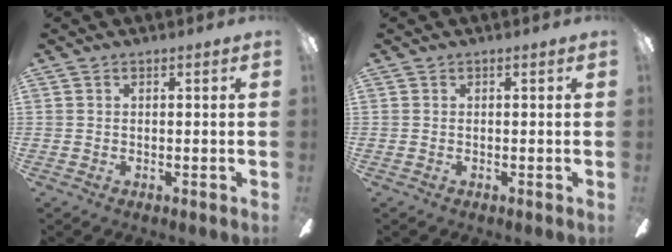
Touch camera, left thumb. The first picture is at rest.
{"total": 0.0}